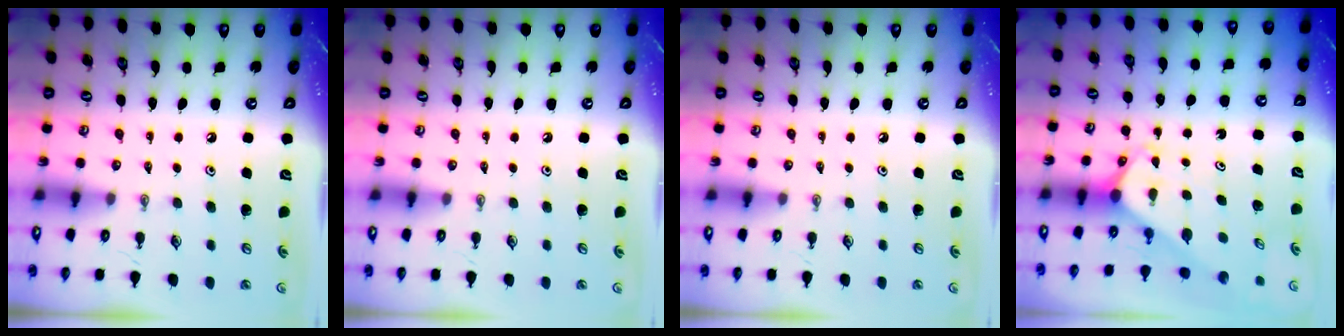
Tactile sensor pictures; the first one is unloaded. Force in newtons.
{"total": 0.0}
{"total": 0.0}
{"total": 2.0, "press": 2.0, "slide": 0.0}